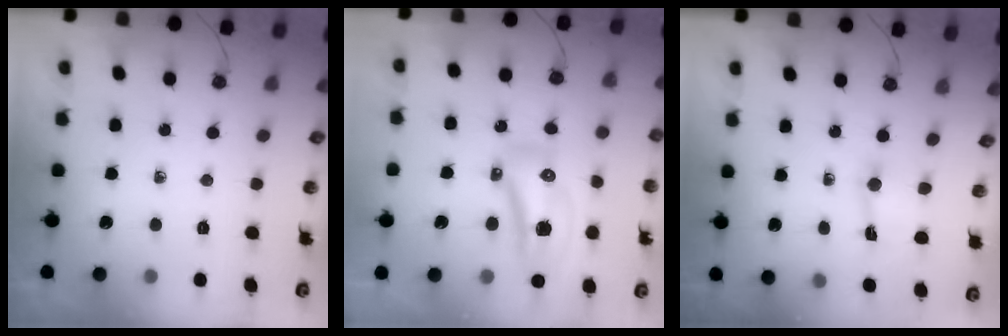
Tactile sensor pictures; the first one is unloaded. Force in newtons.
{"total": 11.3, "press": 11.2, "slide": 1.2}
{"total": 1.8, "press": 1.7, "slide": 0.5}